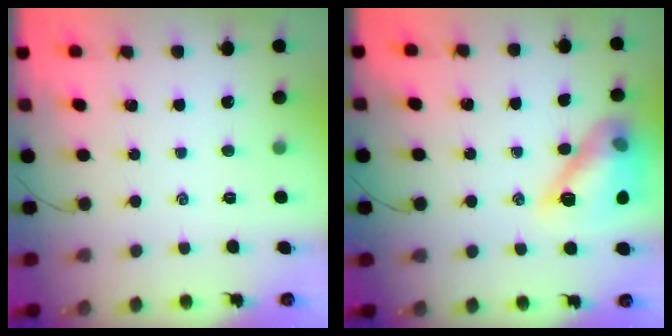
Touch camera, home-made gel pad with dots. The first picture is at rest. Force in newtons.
{"total": 14.3, "press": 14.2, "slide": 1.1}